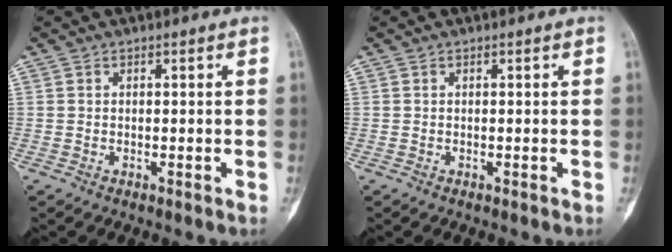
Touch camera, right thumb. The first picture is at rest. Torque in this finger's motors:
{"motor_torque": [1.32, 1.32, -0.07, 0.07, 0.00]}